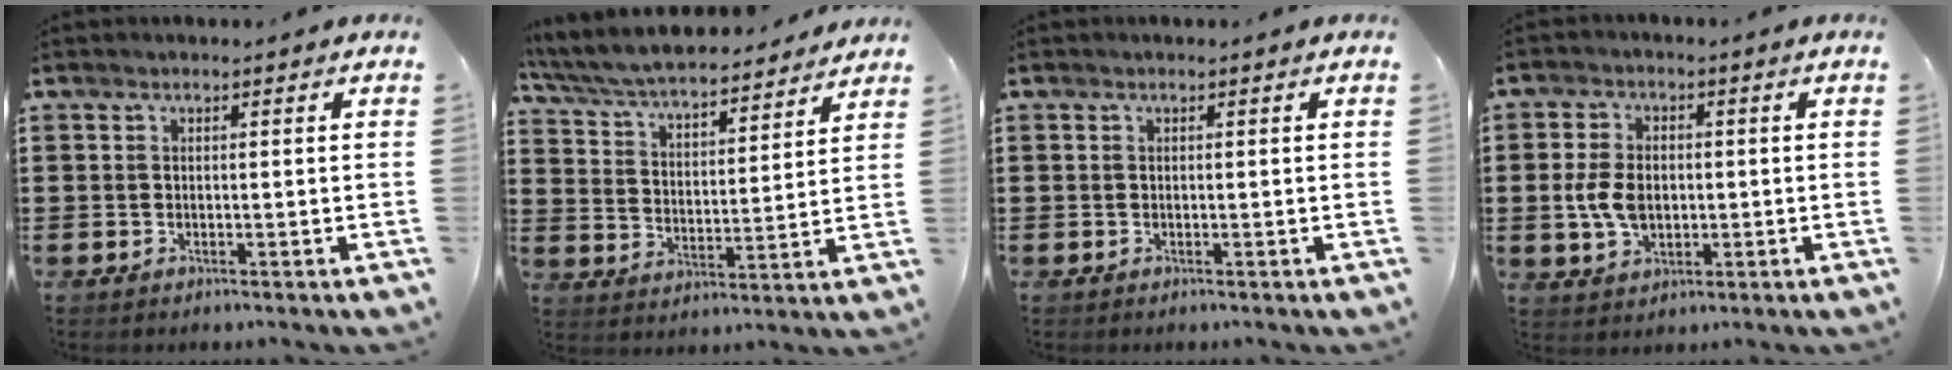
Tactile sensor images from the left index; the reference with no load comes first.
{"total": 6.2, "force": [5.9, 0.5, 1.9], "torque": [-0.063, -0.040, 0.099]}
{"total": 0.0}
{"total": 6.2, "force": [-0.3, 4.1, 4.6], "torque": [-0.113, 0.006, -0.011]}